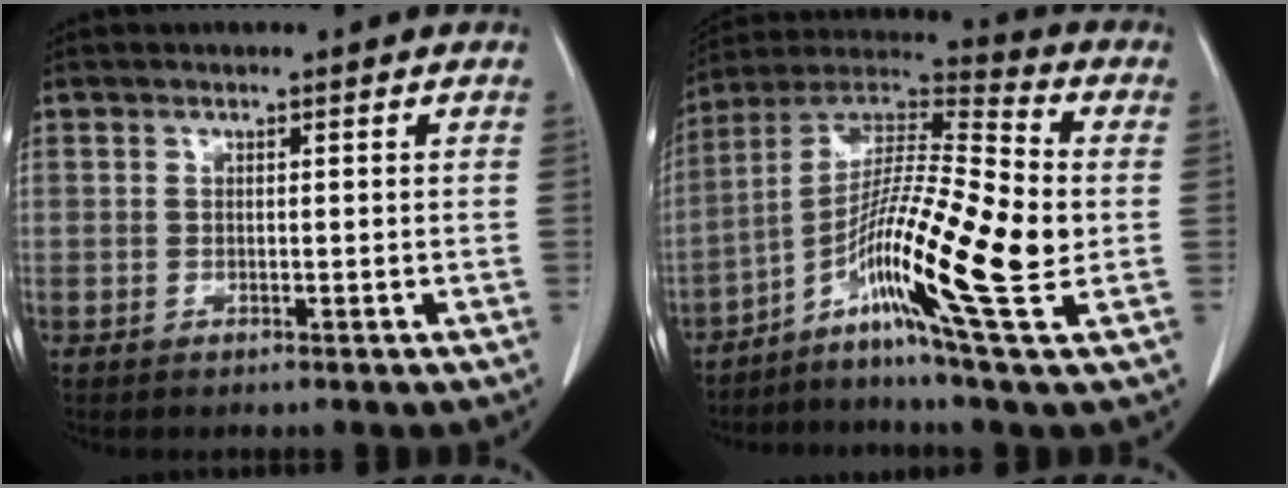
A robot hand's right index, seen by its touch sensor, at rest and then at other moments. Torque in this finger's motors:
{"motor_torque": [1.44, -0.70, 0.82, 0.21]}